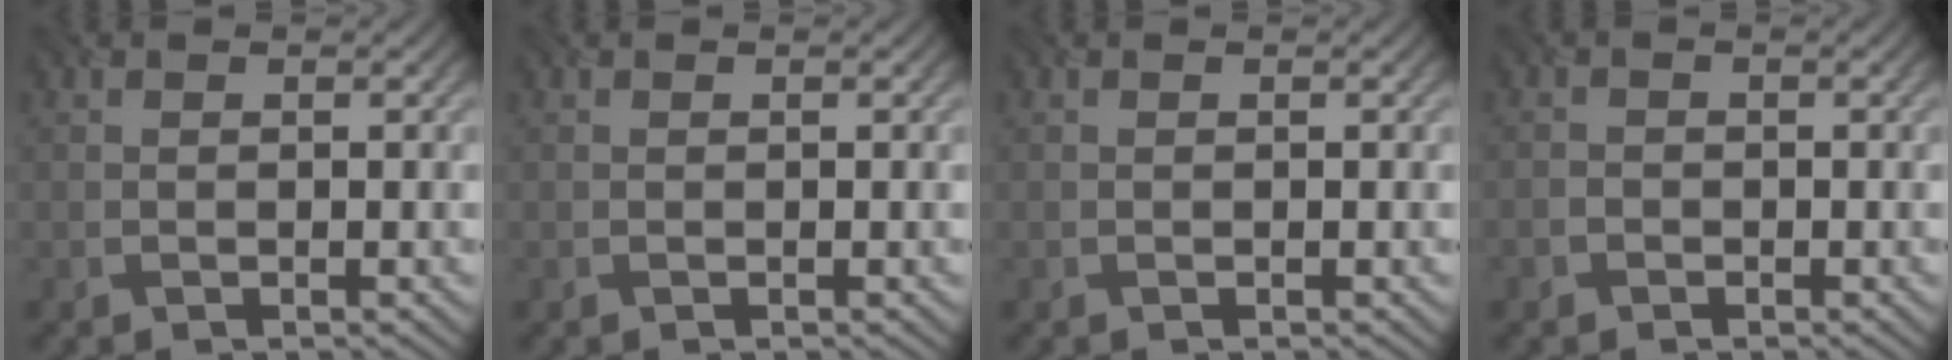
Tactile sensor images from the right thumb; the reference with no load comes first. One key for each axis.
{"total": 0.0}
{"total": 0.0}
{"total": 1.2, "fx": -0.8, "fy": 0.8, "fz": 0.2, "tx": -0.003, "ty": 0.000, "tz": -0.018}